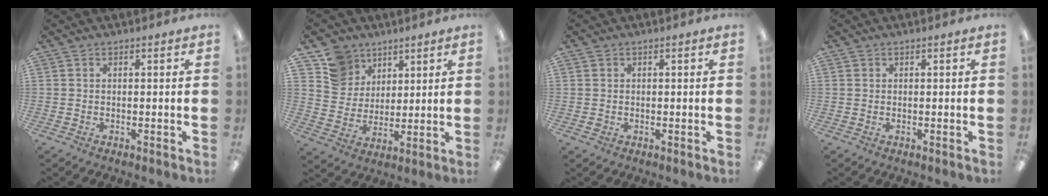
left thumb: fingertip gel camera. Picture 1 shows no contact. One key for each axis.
{"total": 10.9, "fx": 7.2, "fy": 8.2, "fz": 1.0, "tx": -0.038, "ty": -0.043, "tz": 0.142}
{"total": 0.9, "fx": 0.1, "fy": 0.9, "fz": 0.1, "tx": -0.002, "ty": 0.006, "tz": 0.000}
{"total": 0.0}